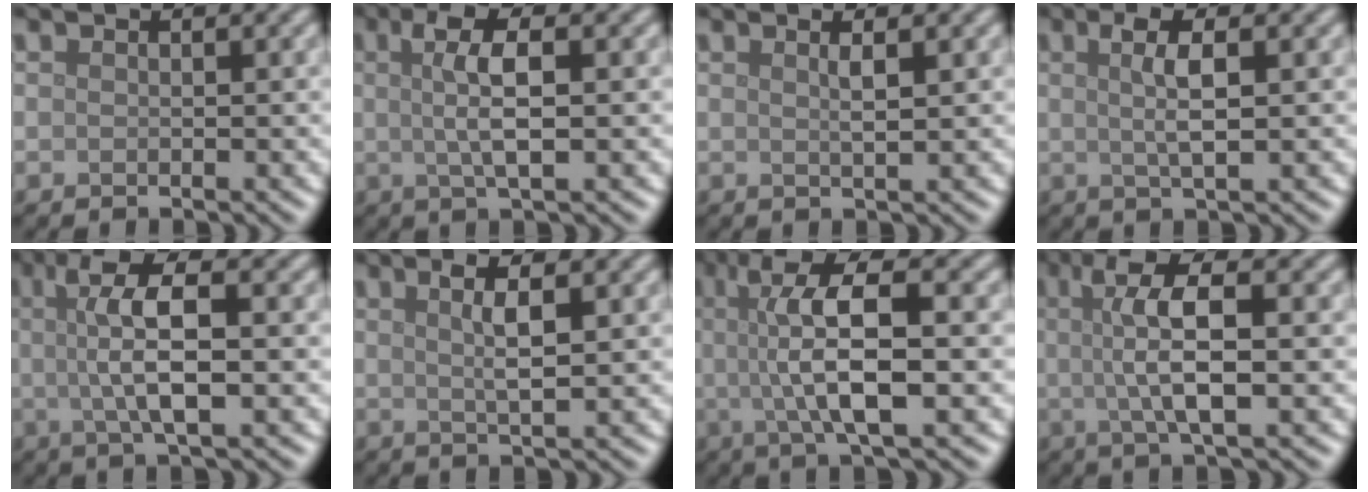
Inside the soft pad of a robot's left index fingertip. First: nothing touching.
{"total": 4.3, "force": [0.6, 1.1, 4.1], "torque": [-0.076, 0.003, 0.010]}
{"total": 1.6, "force": [0.6, 0.3, 1.5], "torque": [-0.022, 0.003, 0.007]}
{"total": 3.3, "force": [0.7, 0.8, 3.2], "torque": [-0.058, 0.002, 0.011]}
{"total": 6.4, "force": [0.6, 1.8, 6.1], "torque": [-0.105, 0.006, 0.005]}
{"total": 3.1, "force": [0.8, 0.7, 2.9], "torque": [-0.050, 0.003, 0.014]}
{"total": 8.8, "force": [0.6, 2.5, 8.4], "torque": [-0.138, 0.010, 0.006]}
{"total": 6.4, "force": [0.6, 1.8, 6.1], "torque": [-0.105, 0.005, 0.006]}